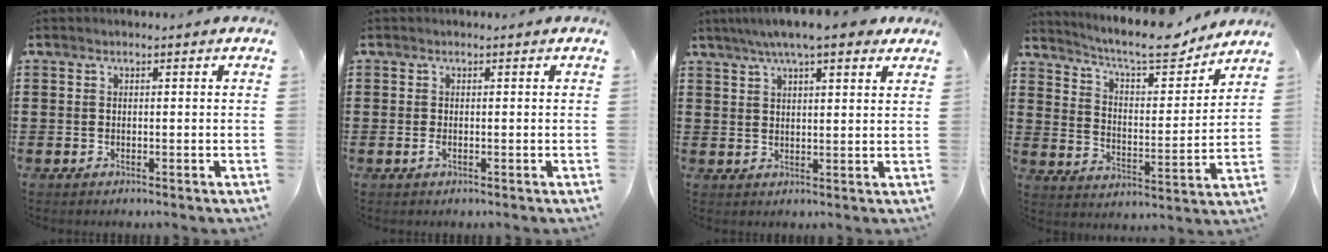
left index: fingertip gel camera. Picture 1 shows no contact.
{"total": 1.0, "force": [-0.3, 0.3, 0.9], "torque": [-0.026, -0.007, -0.007]}
{"total": 6.5, "force": [4.9, 0.9, 4.2], "torque": [-0.091, 0.000, 0.088]}
{"total": 9.5, "force": [8.5, 1.3, 4.0], "torque": [-0.096, -0.052, 0.144]}